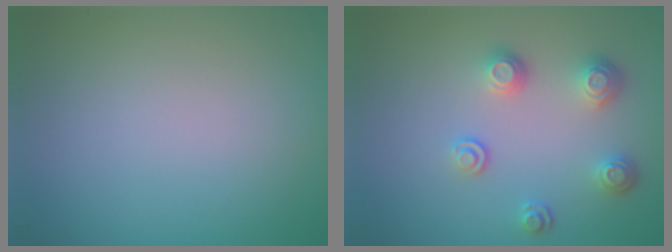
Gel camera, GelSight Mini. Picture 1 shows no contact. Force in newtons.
{"total": 3.3, "press": 2.6, "slide": 2.0}